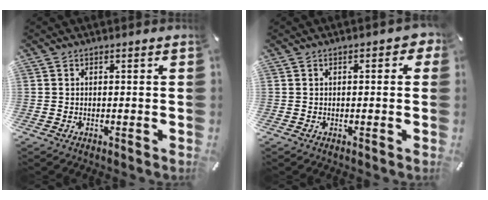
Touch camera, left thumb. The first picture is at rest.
{"total": 2.1, "force": [0.0, 1.1, 1.8], "torque": [-0.025, 0.005, -0.003]}